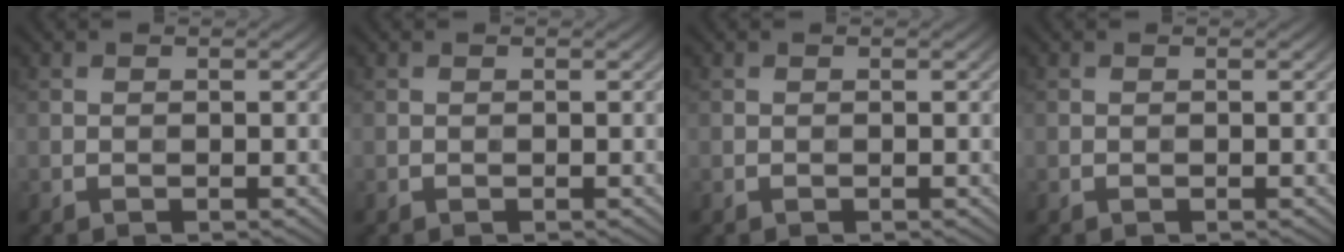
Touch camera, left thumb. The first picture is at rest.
{"total": 0.0}
{"total": 0.0}
{"total": 0.0}